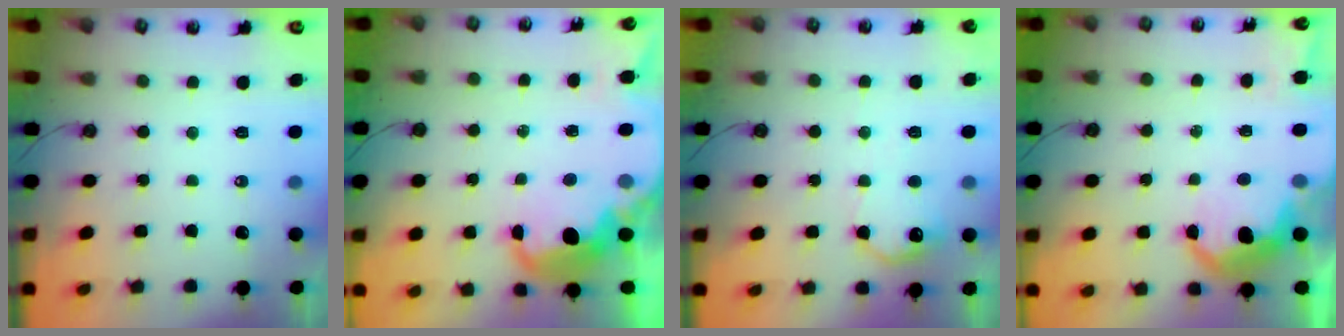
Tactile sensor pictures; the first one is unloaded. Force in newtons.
{"total": 6.5, "press": 6.5, "slide": 0.7}
{"total": 11.1, "press": 11.1, "slide": 0.4}
{"total": 8.6, "press": 8.5, "slide": 0.6}